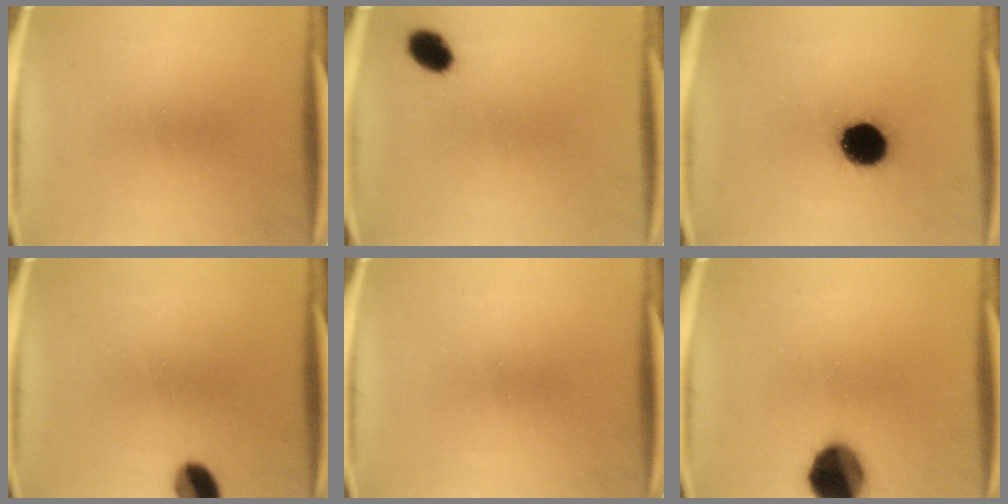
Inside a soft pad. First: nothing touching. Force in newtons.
{"total": 4.7}
{"total": 12.5}
{"total": 6.0}
{"total": 0.0}
{"total": 14.1}